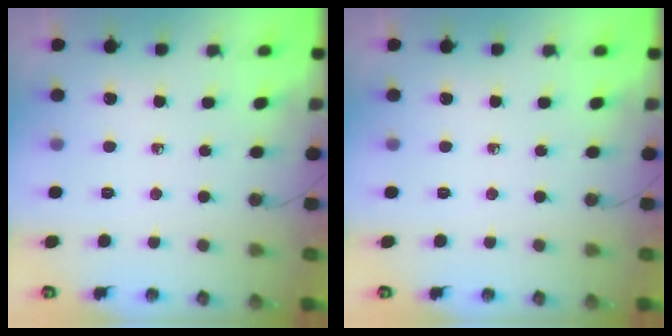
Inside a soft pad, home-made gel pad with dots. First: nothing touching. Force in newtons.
{"total": 0.0}